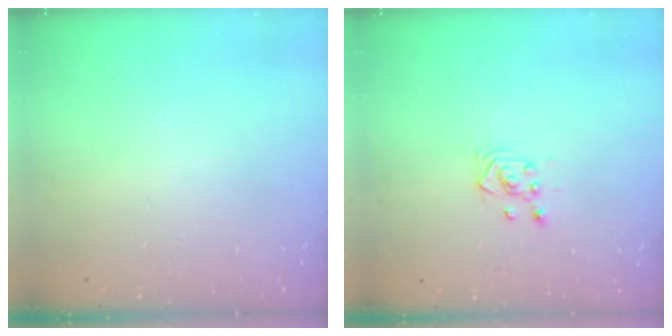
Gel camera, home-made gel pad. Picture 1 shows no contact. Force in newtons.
{"total": 3.6, "press": 3.5, "slide": 1.2}